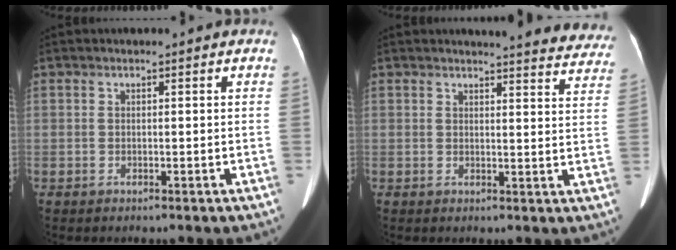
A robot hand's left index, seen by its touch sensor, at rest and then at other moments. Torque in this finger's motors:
{"motor_torque": [0.04, -0.05, -0.01, 0.00]}